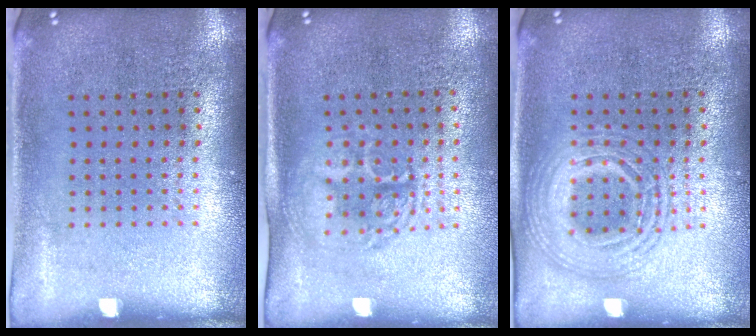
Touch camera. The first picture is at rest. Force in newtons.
{"total": 1.6, "press": 1.4, "slide": 0.8}
{"total": 2.5, "press": 2.4, "slide": 0.2}